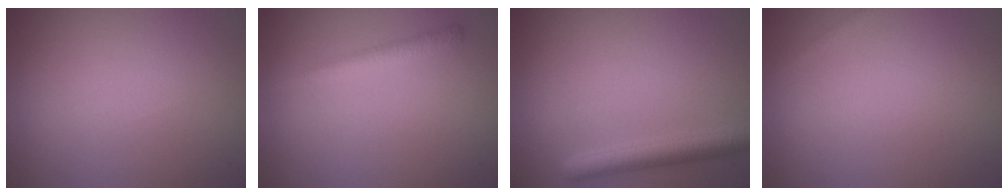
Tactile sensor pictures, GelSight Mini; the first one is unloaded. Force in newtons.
{"total": 1.8, "press": 1.8, "slide": 0.1}
{"total": 3.2, "press": 3.2, "slide": 0.2}
{"total": 0.6, "press": 0.6, "slide": 0.0}